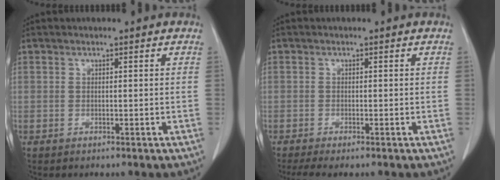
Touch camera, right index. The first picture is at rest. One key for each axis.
{"total": 3.3, "fx": -2.6, "fy": 0.5, "fz": 2.0, "tx": -0.036, "ty": -0.010, "tz": -0.043}